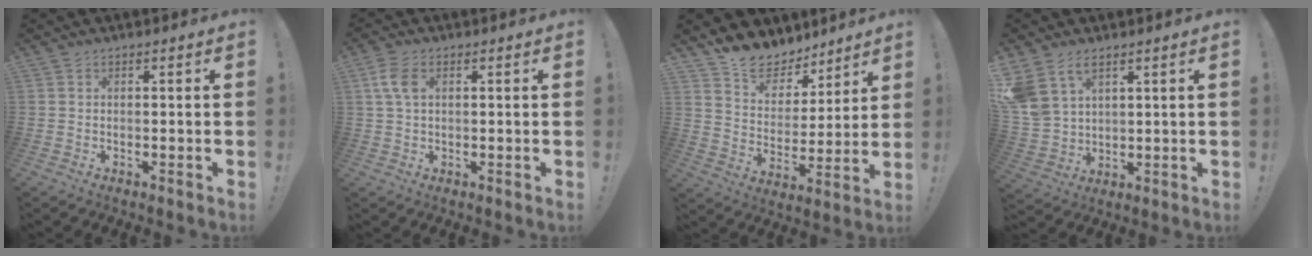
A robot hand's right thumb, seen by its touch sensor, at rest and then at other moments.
{"total": 5.8, "force": [1.6, 3.7, 4.2], "torque": [-0.088, 0.002, 0.029]}
{"total": 11.4, "force": [9.7, 5.6, 2.0], "torque": [-0.043, -0.082, 0.183]}
{"total": 9.0, "force": [5.6, 5.8, 4.1], "torque": [-0.083, -0.027, 0.117]}